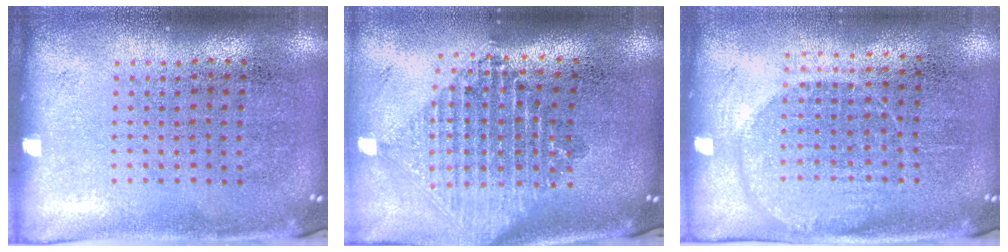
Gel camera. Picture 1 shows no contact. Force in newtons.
{"total": 2.2, "press": 1.7, "slide": 1.4}
{"total": 1.5, "press": 1.4, "slide": 0.8}